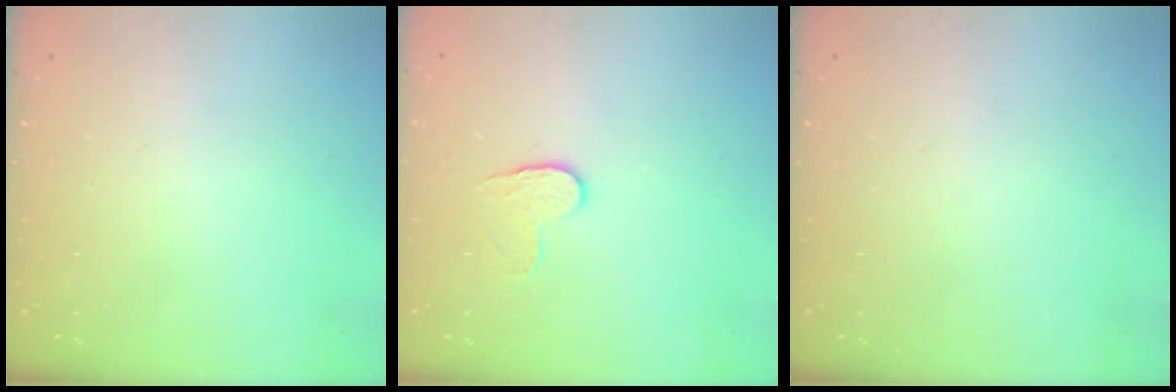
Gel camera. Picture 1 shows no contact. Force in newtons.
{"total": 4.3, "press": 4.3, "slide": 0.4}
{"total": 0.0}